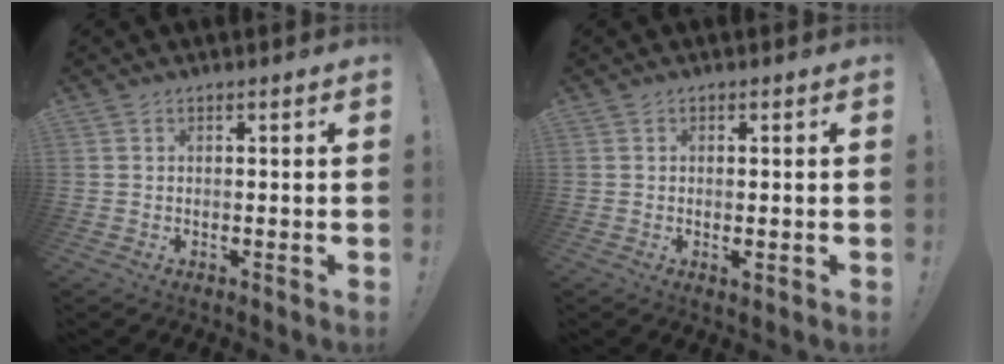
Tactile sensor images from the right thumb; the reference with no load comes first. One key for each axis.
{"total": 1.5, "fx": -0.4, "fy": 0.6, "fz": 1.3, "tx": -0.018, "ty": 0.000, "tz": -0.006}